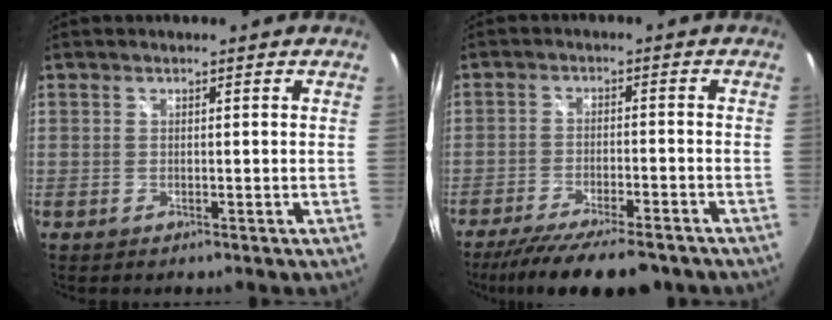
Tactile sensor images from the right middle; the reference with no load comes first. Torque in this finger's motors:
{"motor_torque": [1.07, -1.07, 0.18, 0.08]}